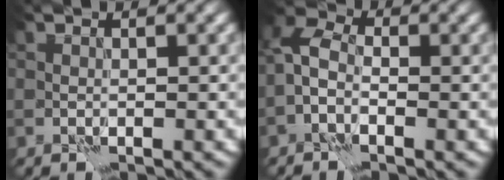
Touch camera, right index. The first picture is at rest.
{"total": 2.8, "force": [-1.0, 1.7, 2.0], "torque": [-0.042, 0.012, -0.034]}